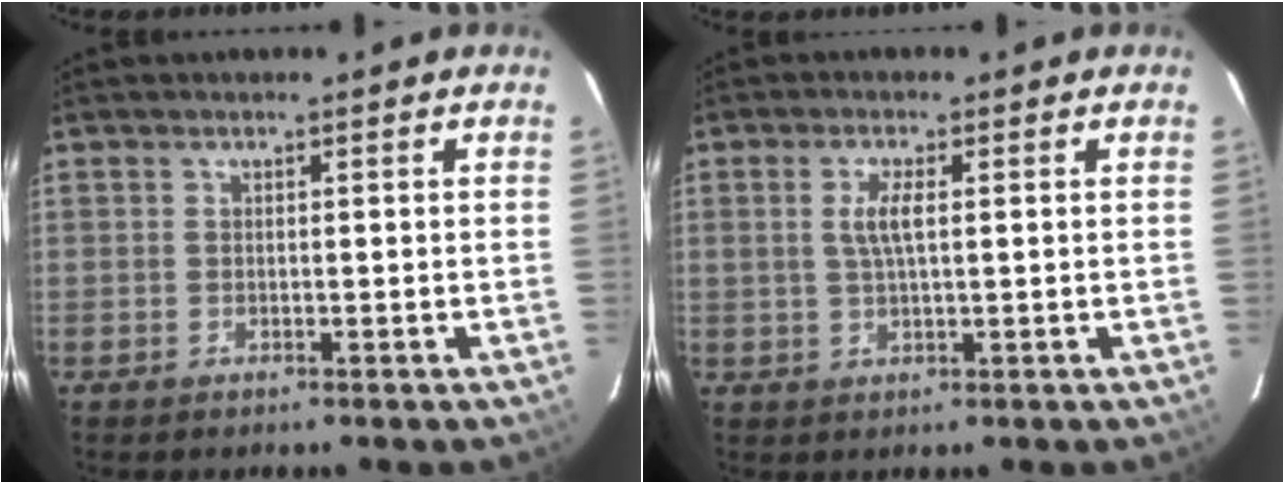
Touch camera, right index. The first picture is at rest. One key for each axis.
{"total": 3.6, "fx": 0.7, "fy": 0.9, "fz": 3.4, "tx": -0.067, "ty": 0.004, "tz": 0.017}